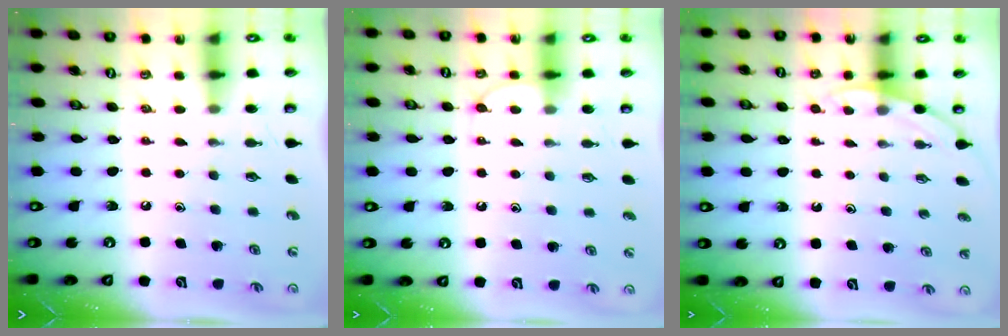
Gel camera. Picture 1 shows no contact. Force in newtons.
{"total": 5.8, "press": 5.8, "slide": 0.6}
{"total": 4.0, "press": 4.0, "slide": 0.3}